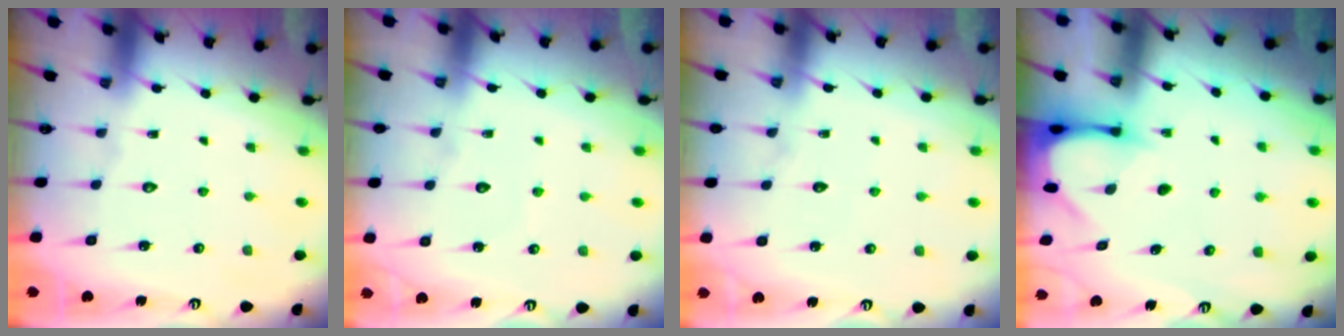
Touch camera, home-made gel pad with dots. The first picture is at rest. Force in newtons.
{"total": 2.9, "press": 2.9, "slide": 0.3}
{"total": 3.1, "press": 3.1, "slide": 0.3}
{"total": 3.7, "press": 3.6, "slide": 0.3}